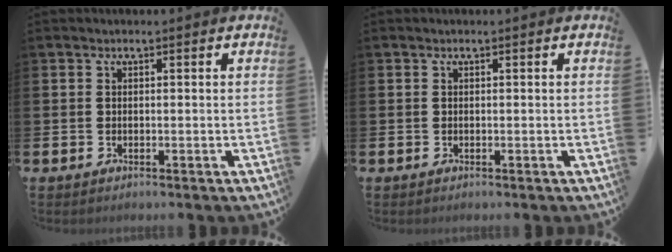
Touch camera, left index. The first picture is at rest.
{"total": 0.0}